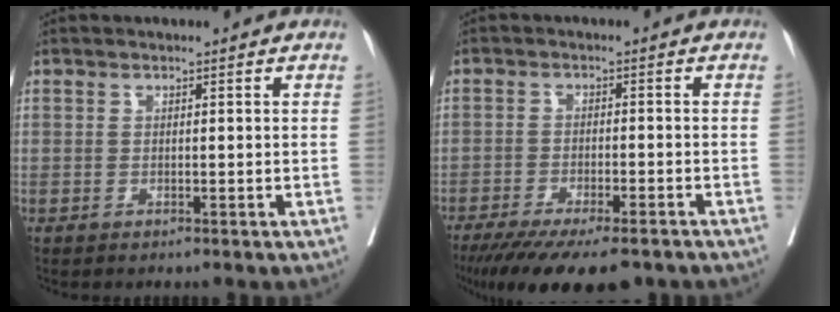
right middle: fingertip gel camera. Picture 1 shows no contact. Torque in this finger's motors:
{"motor_torque": [1.20, -0.94, 0.28, 0.10]}